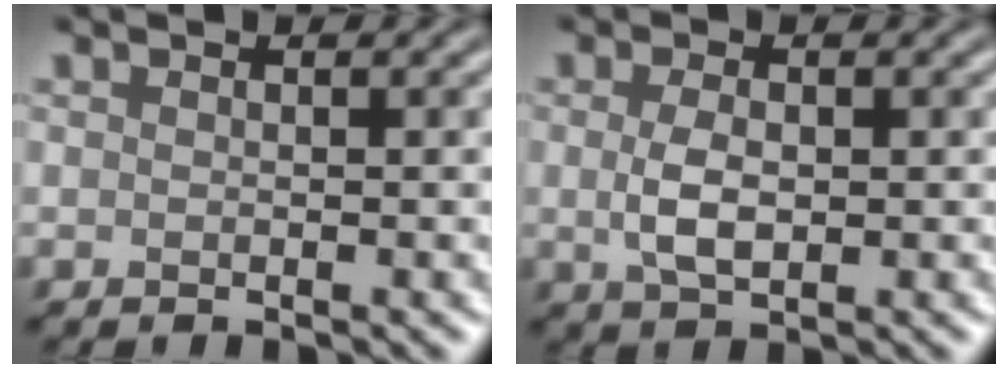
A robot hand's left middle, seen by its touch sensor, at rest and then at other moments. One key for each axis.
{"total": 2.7, "fx": 0.0, "fy": 1.5, "fz": 2.3, "tx": -0.054, "ty": -0.002, "tz": 0.002}